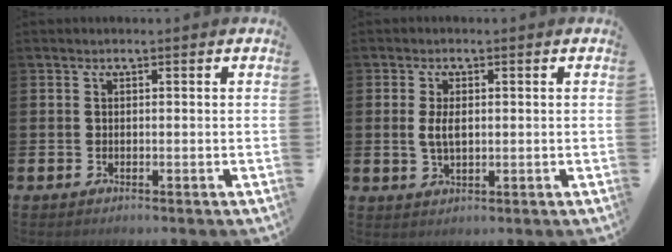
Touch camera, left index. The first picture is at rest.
{"total": 3.1, "force": [0.4, 1.6, 2.6], "torque": [-0.040, 0.001, 0.003]}